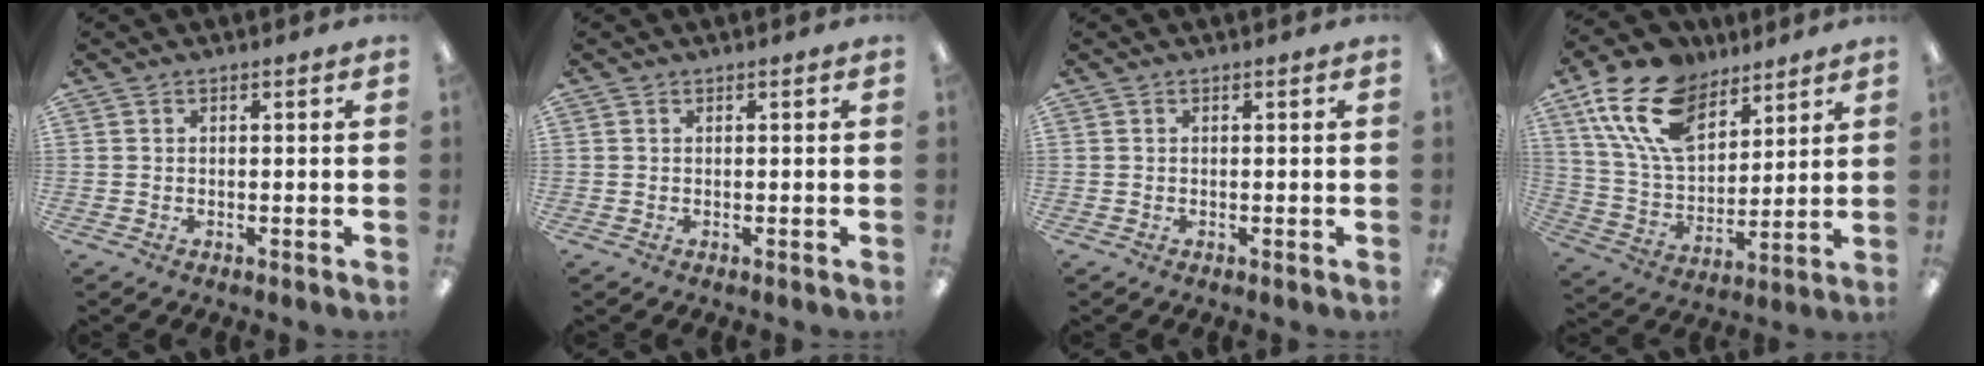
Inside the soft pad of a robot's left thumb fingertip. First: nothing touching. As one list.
[{"total": 0.0}, {"total": 0.0}, {"total": 18.5, "force": [10.7, 11.0, 10.4], "torque": [-0.218, -0.036, 0.199]}]